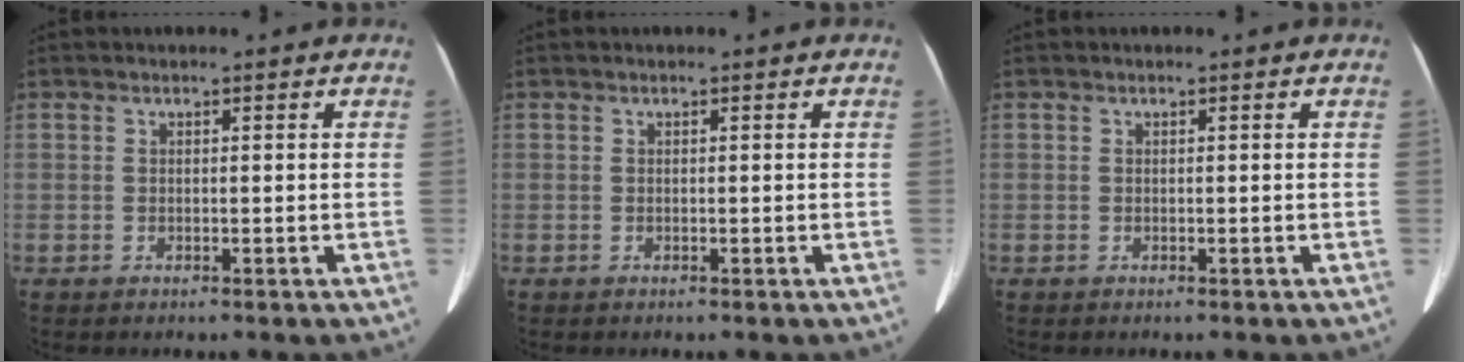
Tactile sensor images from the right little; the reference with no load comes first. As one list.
[{"total": 0.0}, {"total": 0.0}]